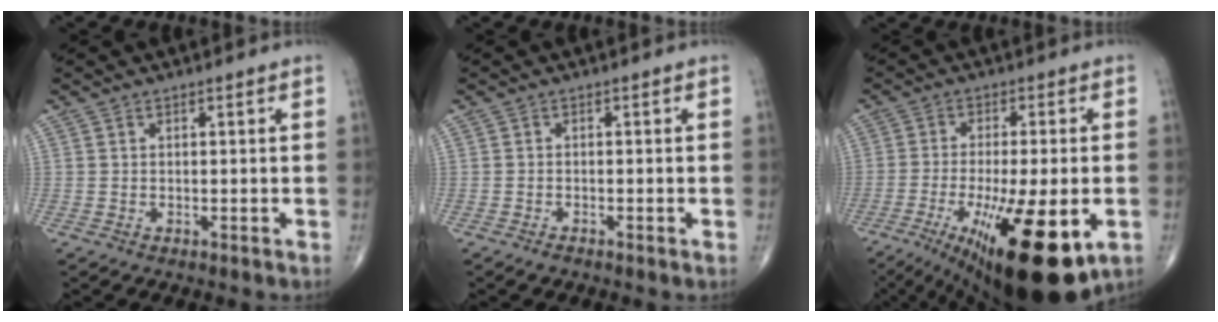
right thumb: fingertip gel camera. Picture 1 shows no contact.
{"total": 0.9, "force": [-0.7, 0.3, 0.5], "torque": [-0.009, -0.001, -0.015]}
{"total": 21.3, "force": [-7.6, 6.4, 18.9], "torque": [-0.282, -0.020, -0.099]}